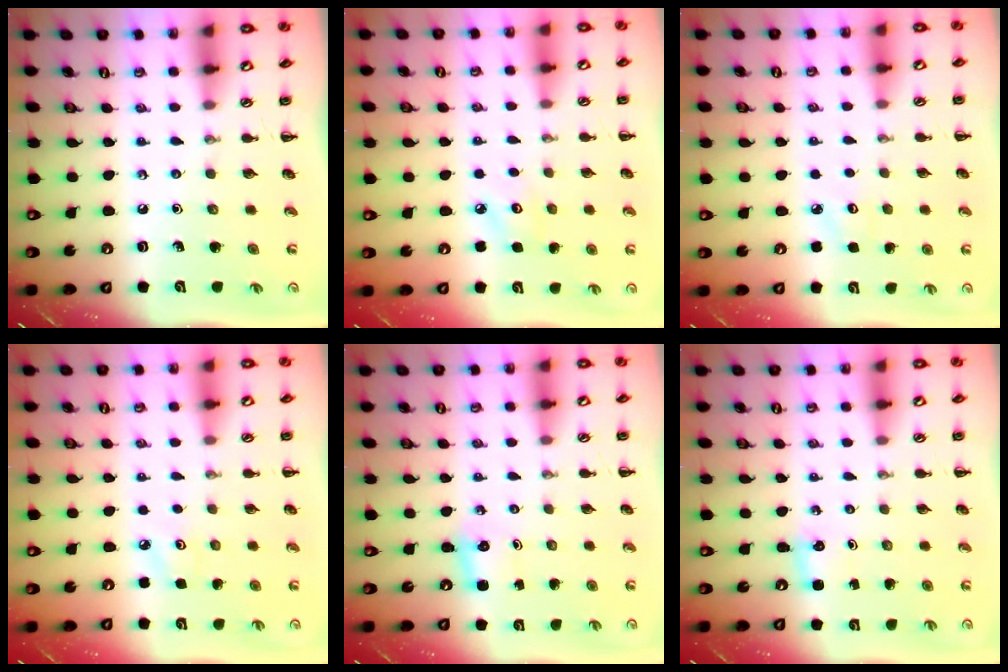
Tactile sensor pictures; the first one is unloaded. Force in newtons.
{"total": 3.4, "press": 3.3, "slide": 0.7}
{"total": 3.5, "press": 3.3, "slide": 1.1}
{"total": 4.8, "press": 4.6, "slide": 1.3}
{"total": 2.5, "press": 2.4, "slide": 0.8}
{"total": 2.4, "press": 2.3, "slide": 0.7}